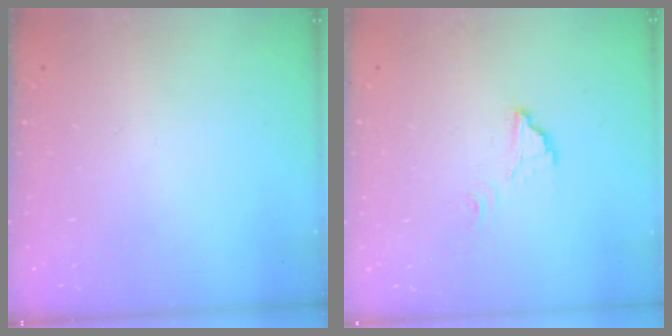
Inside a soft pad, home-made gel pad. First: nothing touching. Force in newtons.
{"total": 5.1, "press": 5.1, "slide": 0.4}